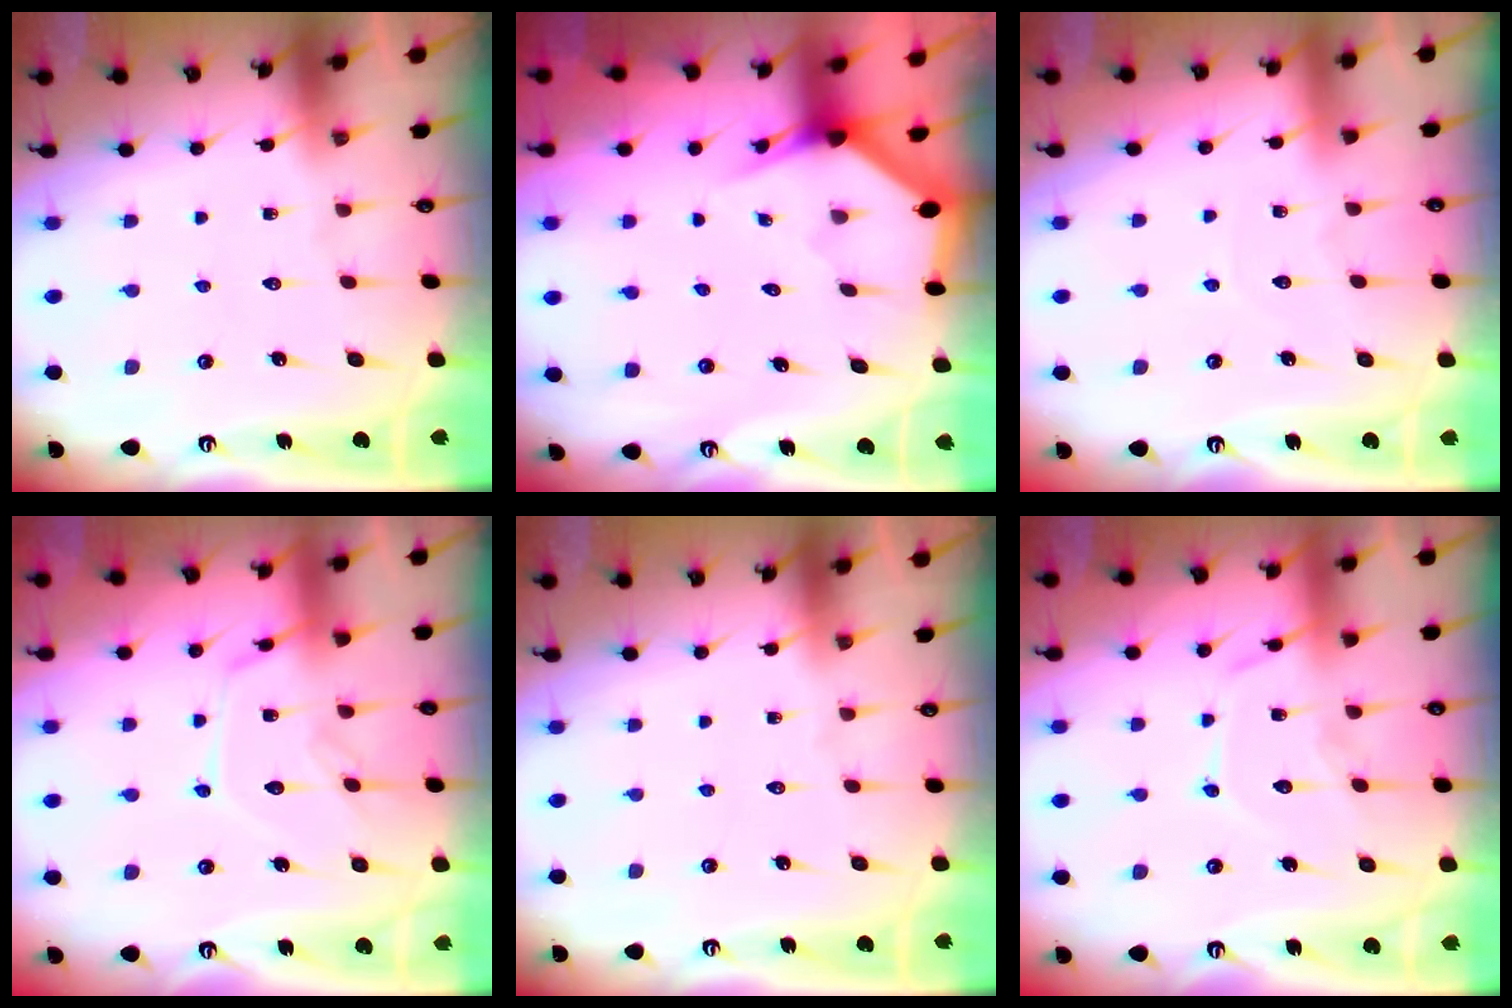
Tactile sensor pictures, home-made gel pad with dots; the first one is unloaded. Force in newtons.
{"total": 2.9, "press": 2.9, "slide": 0.1}
{"total": 2.9, "press": 2.9, "slide": 0.3}
{"total": 12.3, "press": 12.3, "slide": 0.9}
{"total": 0.0}
{"total": 11.8, "press": 11.7, "slide": 0.8}